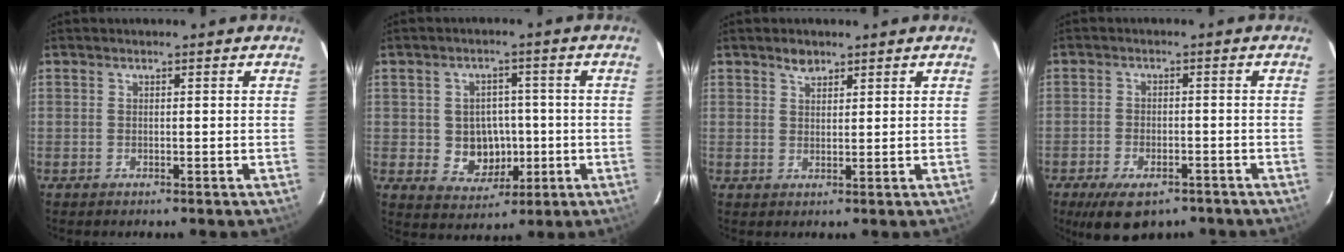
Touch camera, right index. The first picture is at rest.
{"total": 7.7, "force": [-1.1, 6.8, 3.3], "torque": [-0.074, 0.012, 0.002]}
{"total": 2.3, "force": [1.7, 1.3, 0.8], "torque": [-0.013, 0.006, 0.030]}
{"total": 9.8, "force": [-6.9, 4.6, 5.4], "torque": [-0.117, -0.015, -0.104]}